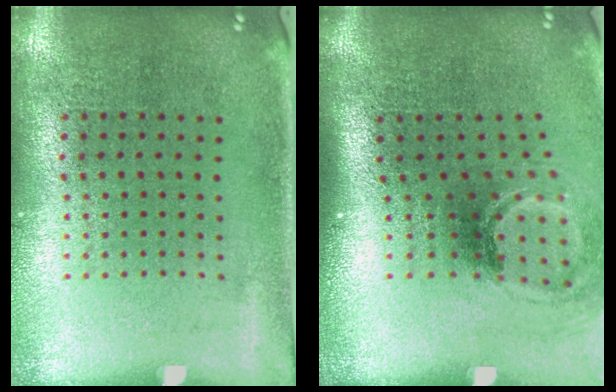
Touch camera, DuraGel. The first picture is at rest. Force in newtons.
{"total": 2.0, "press": 1.3, "slide": 1.6}